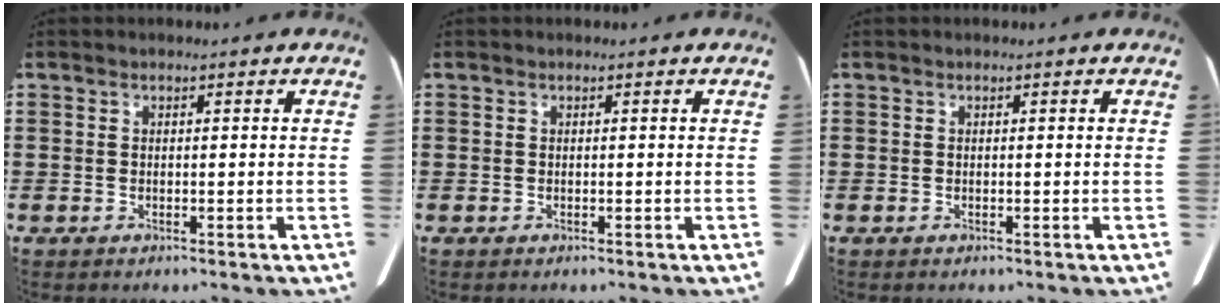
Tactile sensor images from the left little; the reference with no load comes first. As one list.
[{"total": 0.0}, {"total": 0.0}]